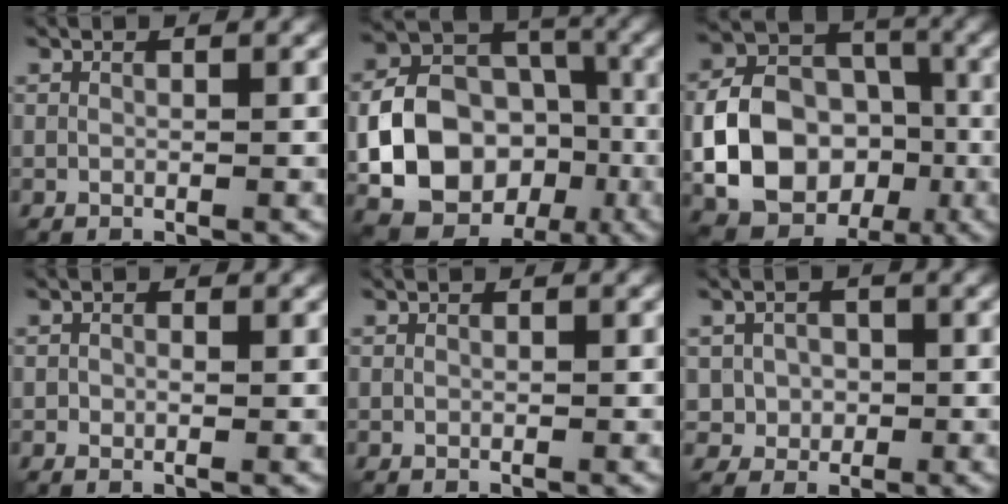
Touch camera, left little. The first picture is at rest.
{"total": 13.3, "force": [-3.0, 10.7, 7.3], "torque": [-0.133, -0.020, -0.062]}
{"total": 10.7, "force": [-2.4, 8.4, 6.2], "torque": [-0.114, -0.003, -0.048]}
{"total": 0.9, "force": [-0.1, 0.6, 0.7], "torque": [-0.010, -0.002, -0.003]}
{"total": 0.0}
{"total": 2.9, "force": [0.0, 2.7, 1.0], "torque": [-0.006, -0.005, -0.005]}